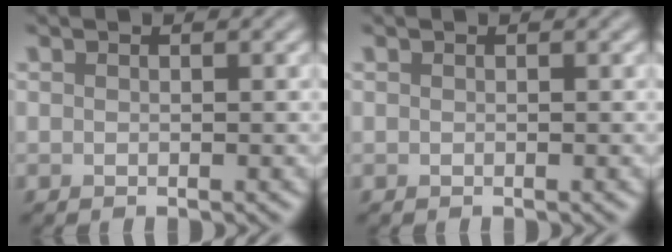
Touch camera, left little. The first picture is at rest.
{"total": 0.0}